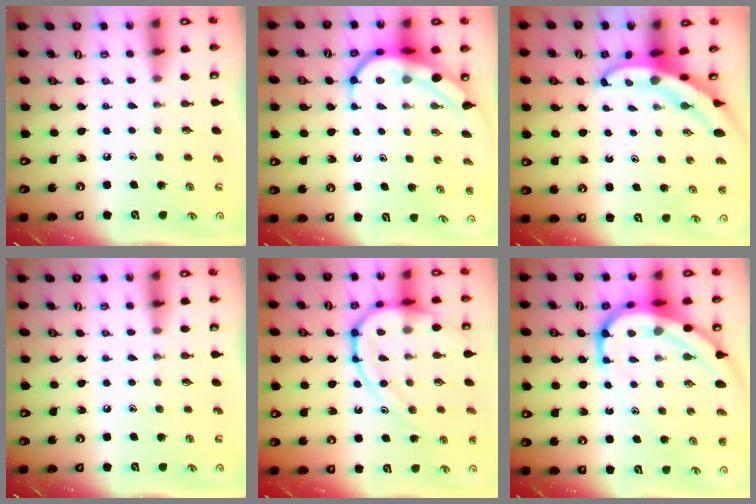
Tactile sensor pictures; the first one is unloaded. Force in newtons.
{"total": 8.7, "press": 8.7, "slide": 0.8}
{"total": 5.4, "press": 5.4, "slide": 0.5}
{"total": 0.0}
{"total": 15.8, "press": 15.7, "slide": 1.5}
{"total": 14.4, "press": 14.3, "slide": 1.5}